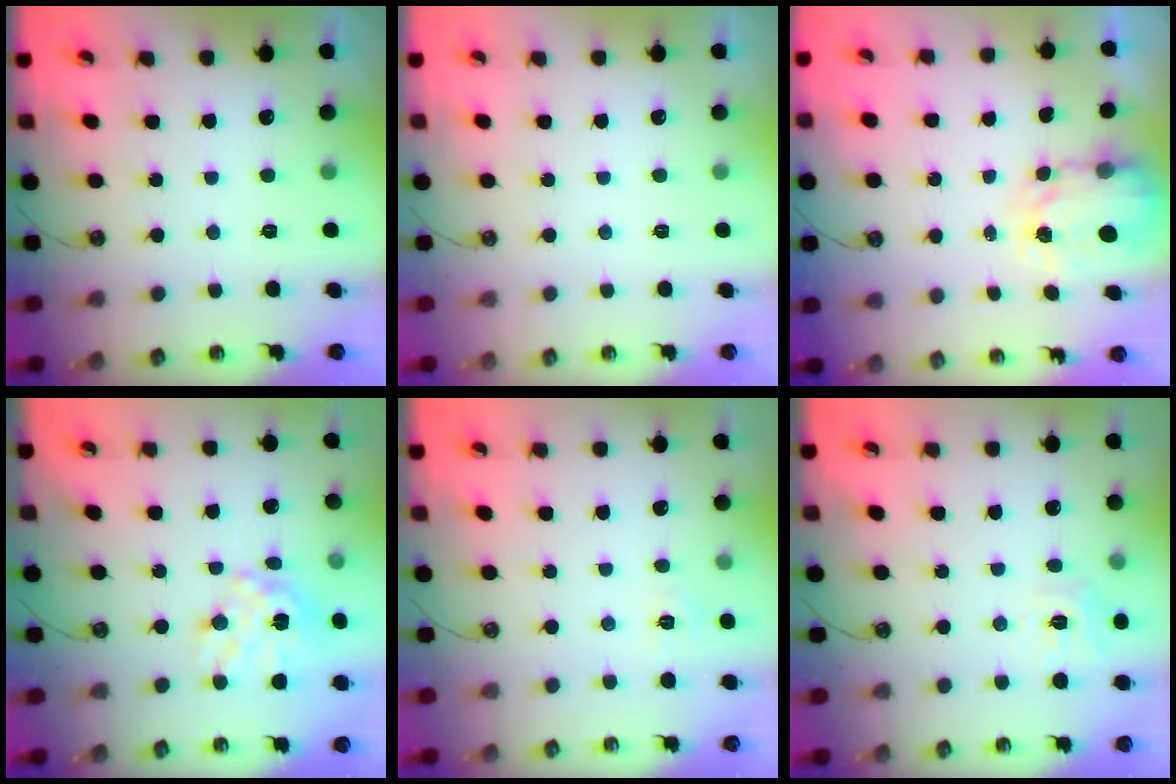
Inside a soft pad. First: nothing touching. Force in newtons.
{"total": 0.0}
{"total": 3.9, "press": 3.9, "slide": 0.3}
{"total": 14.6, "press": 14.6, "slide": 1.4}
{"total": 2.8, "press": 2.8, "slide": 0.4}
{"total": 8.0, "press": 8.0, "slide": 0.7}